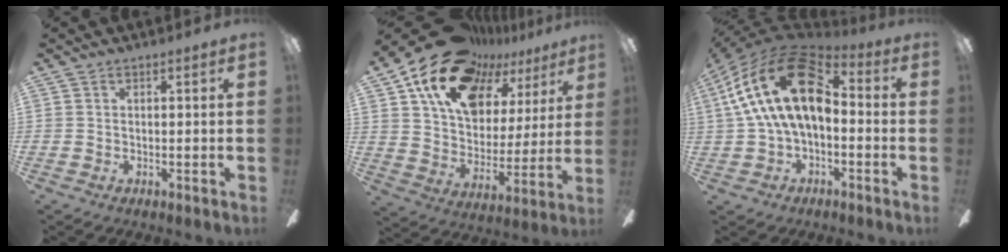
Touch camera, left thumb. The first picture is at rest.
{"total": 21.0, "force": [14.6, 11.6, 9.7], "torque": [-0.178, -0.090, 0.262]}
{"total": 22.5, "force": [5.5, 12.5, 17.8], "torque": [-0.335, -0.002, 0.098]}